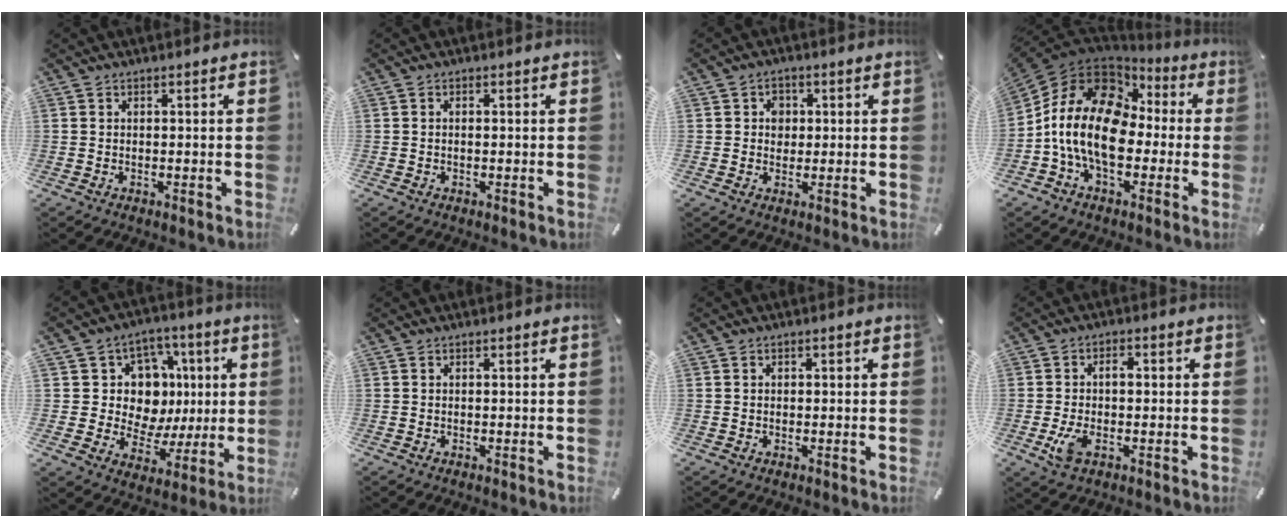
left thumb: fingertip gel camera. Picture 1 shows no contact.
{"total": 0.6, "force": [-0.1, 0.3, 0.5], "torque": [-0.012, -0.001, -0.002]}
{"total": 3.7, "force": [0.3, 3.5, 1.3], "torque": [-0.009, -0.001, -0.002]}
{"total": 17.8, "force": [-2.8, 12.5, 12.4], "torque": [-0.271, 0.020, -0.050]}
{"total": 13.3, "force": [1.5, 12.5, 4.4], "torque": [-0.056, -0.021, 0.044]}
{"total": 0.0}
{"total": 0.7, "force": [0.0, 0.6, 0.3], "torque": [-0.007, 0.005, -0.002]}
{"total": 6.0, "force": [-0.7, 3.2, 5.0], "torque": [-0.106, -0.002, -0.019]}